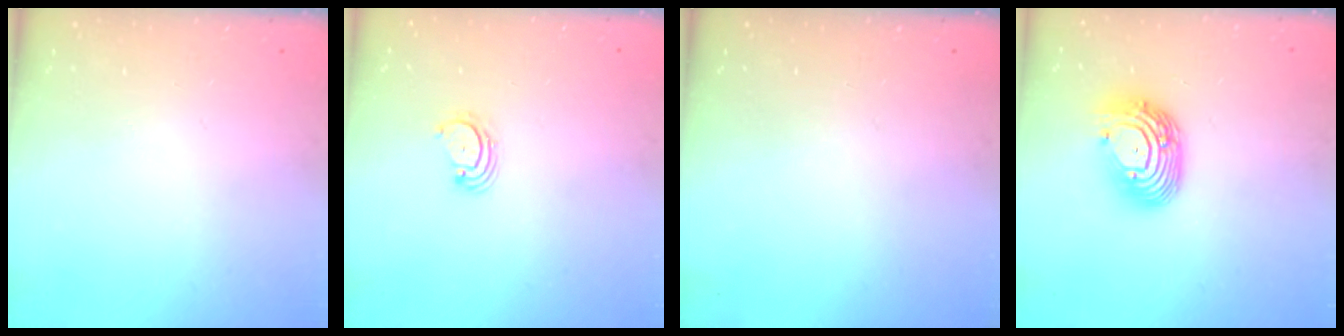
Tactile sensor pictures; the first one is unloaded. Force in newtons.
{"total": 2.7, "press": 2.7, "slide": 0.3}
{"total": 0.0}
{"total": 12.8, "press": 12.8, "slide": 1.2}